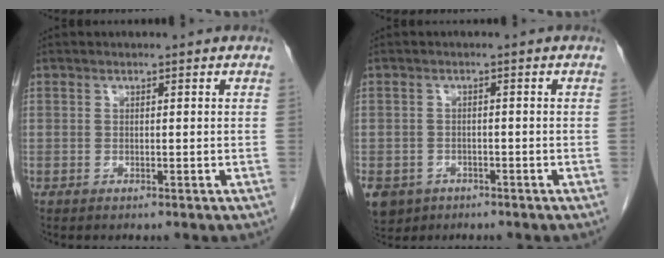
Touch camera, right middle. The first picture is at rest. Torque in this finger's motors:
{"motor_torque": [0.52, -0.60, 0.24, 0.08]}